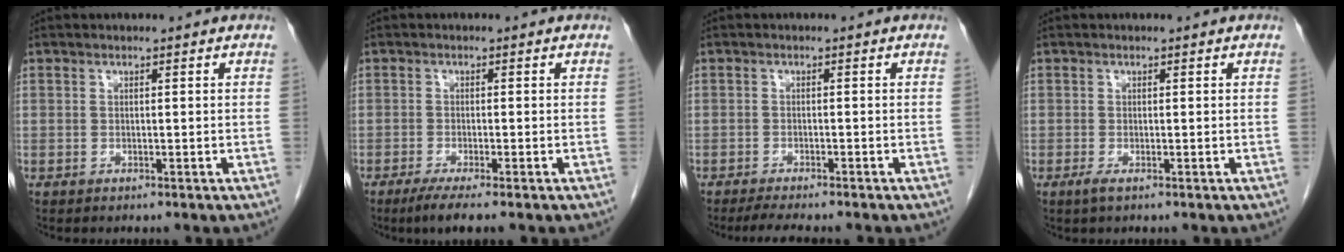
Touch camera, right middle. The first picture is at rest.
{"total": 3.8, "force": [-2.6, 0.0, 2.8], "torque": [-0.051, -0.012, -0.047]}
{"total": 5.5, "force": [-4.7, 0.6, 2.7], "torque": [-0.039, -0.011, -0.069]}
{"total": 1.1, "force": [-0.6, 0.1, 0.9], "torque": [-0.021, -0.003, -0.011]}